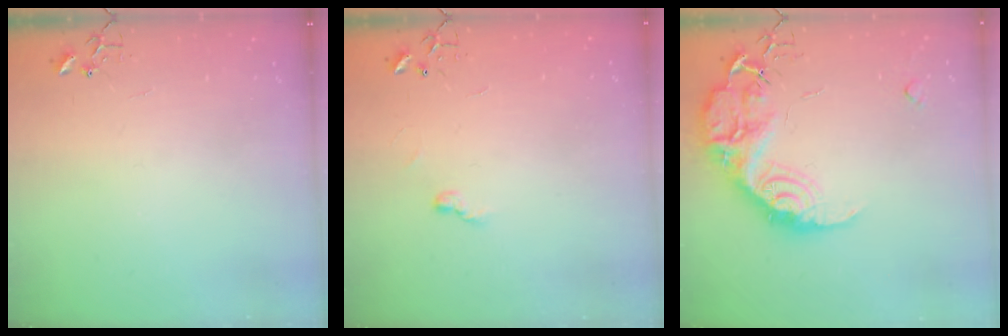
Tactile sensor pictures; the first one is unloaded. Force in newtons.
{"total": 5.1, "press": 5.1, "slide": 0.5}
{"total": 20.8, "press": 20.8, "slide": 1.1}